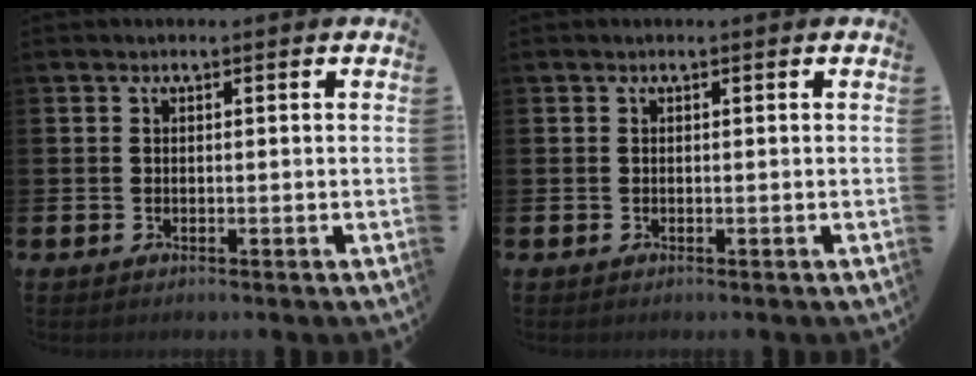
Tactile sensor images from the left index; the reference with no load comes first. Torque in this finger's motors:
{"motor_torque": [0.00, 0.00, 0.02, 0.00]}